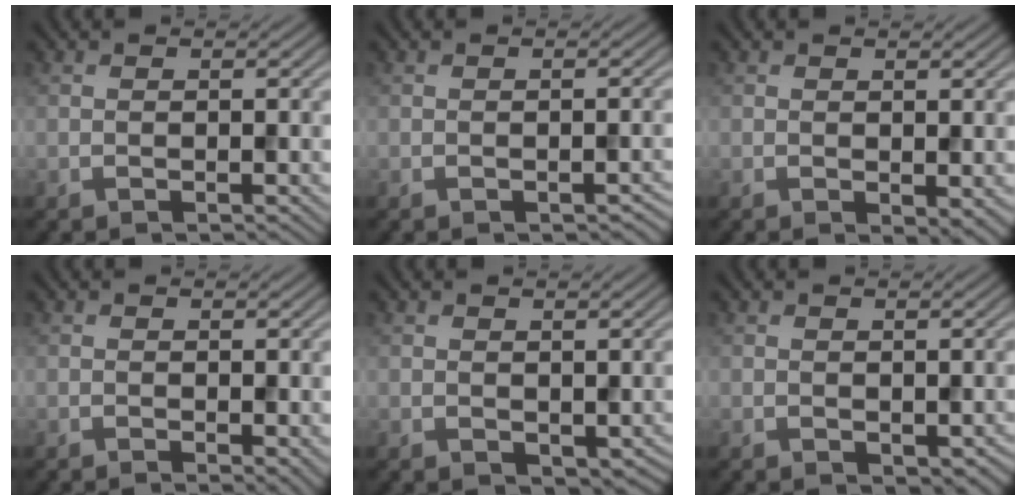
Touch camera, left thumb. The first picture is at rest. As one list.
[{"total": 0.8, "force": [-0.5, 0.3, 0.6], "torque": [-0.008, -0.003, -0.003]}, {"total": 1.7, "force": [-0.1, 0.9, 1.5], "torque": [-0.023, -0.008, 0.000]}, {"total": 1.4, "force": [-0.1, 0.7, 1.2], "torque": [-0.015, -0.007, 0.001]}, {"total": 1.6, "force": [0.5, 1.1, 1.1], "torque": [-0.021, -0.009, 0.015]}, {"total": 1.2, "force": [0.1, 0.8, 0.9], "torque": [-0.015, -0.006, 0.007]}]